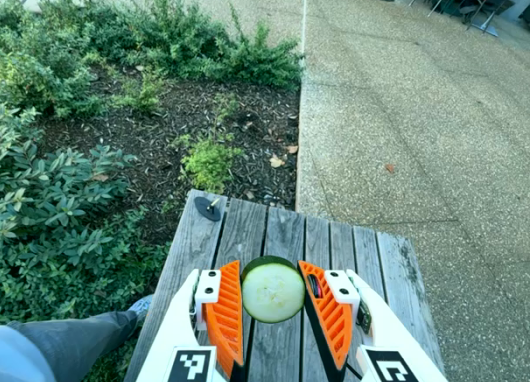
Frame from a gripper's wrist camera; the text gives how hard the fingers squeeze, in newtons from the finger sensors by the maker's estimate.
{"total": 8.7, "left": 8.6, "right": 8.8}